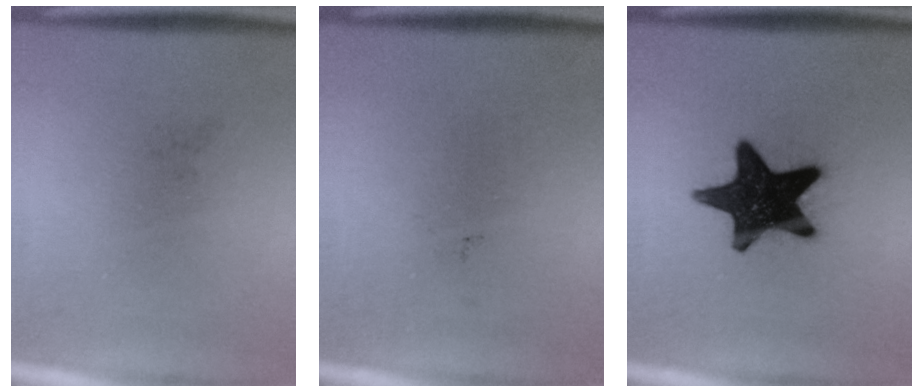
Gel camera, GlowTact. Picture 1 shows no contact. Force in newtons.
{"total": 0.0}
{"total": 17.0}